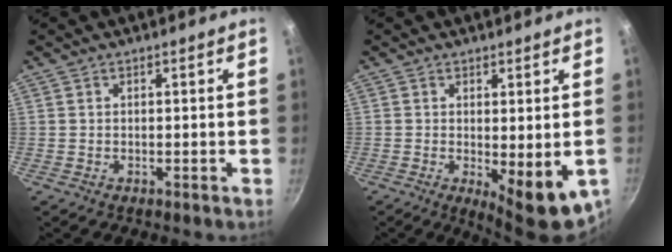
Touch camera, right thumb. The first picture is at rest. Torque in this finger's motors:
{"motor_torque": [-0.25, 0.70, 0.05, -0.02, 0.05]}